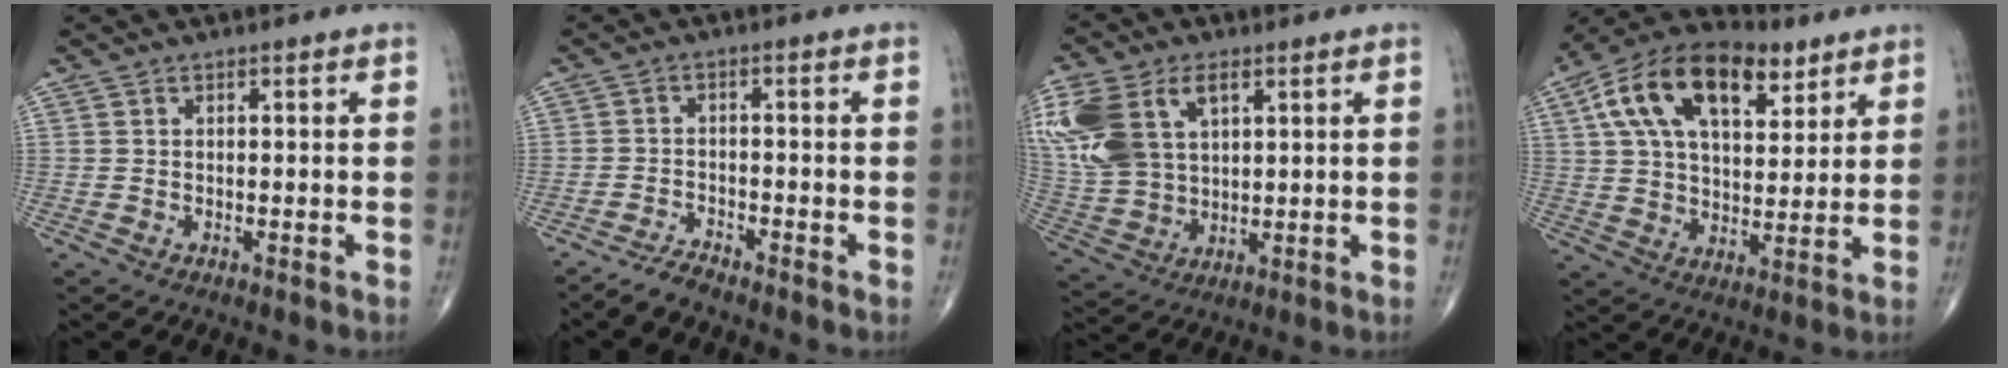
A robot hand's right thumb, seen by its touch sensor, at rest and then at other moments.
{"total": 3.0, "force": [-2.8, 0.5, 1.0], "torque": [-0.024, 0.003, -0.059]}
{"total": 18.7, "force": [6.7, 11.9, 12.9], "torque": [-0.295, 0.004, 0.134]}
{"total": 20.3, "force": [9.2, 10.8, 14.6], "torque": [-0.237, -0.003, 0.156]}